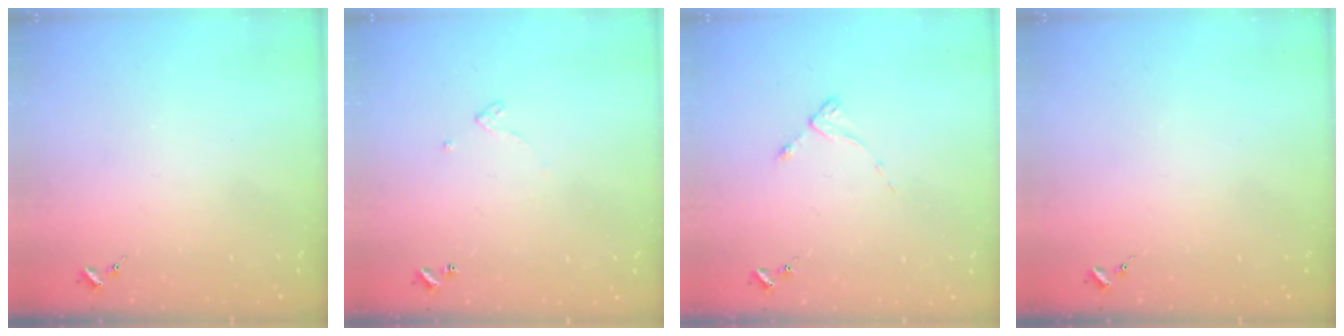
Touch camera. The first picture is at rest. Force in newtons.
{"total": 3.2, "press": 3.2, "slide": 0.2}
{"total": 2.4, "press": 2.4, "slide": 0.3}
{"total": 0.0}